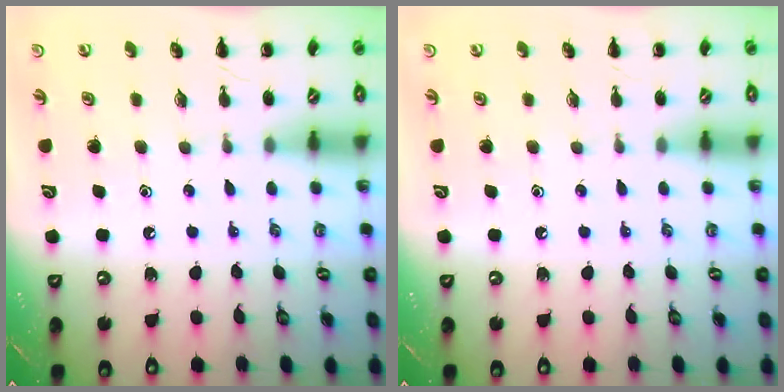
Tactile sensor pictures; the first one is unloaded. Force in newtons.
{"total": 0.0}